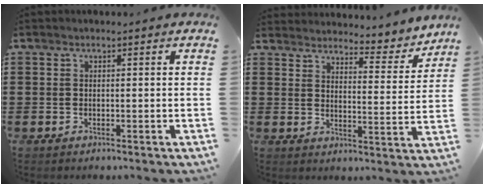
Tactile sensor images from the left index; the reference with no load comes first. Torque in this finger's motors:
{"motor_torque": [1.07, -1.07, 0.44, 0.12]}